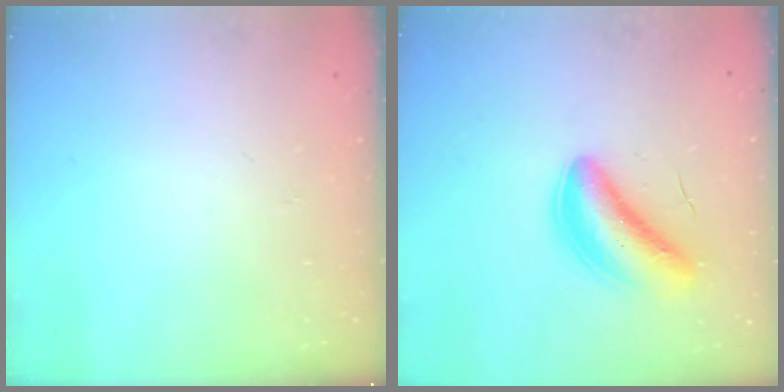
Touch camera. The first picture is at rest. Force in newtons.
{"total": 5.9, "press": 5.7, "slide": 1.5}